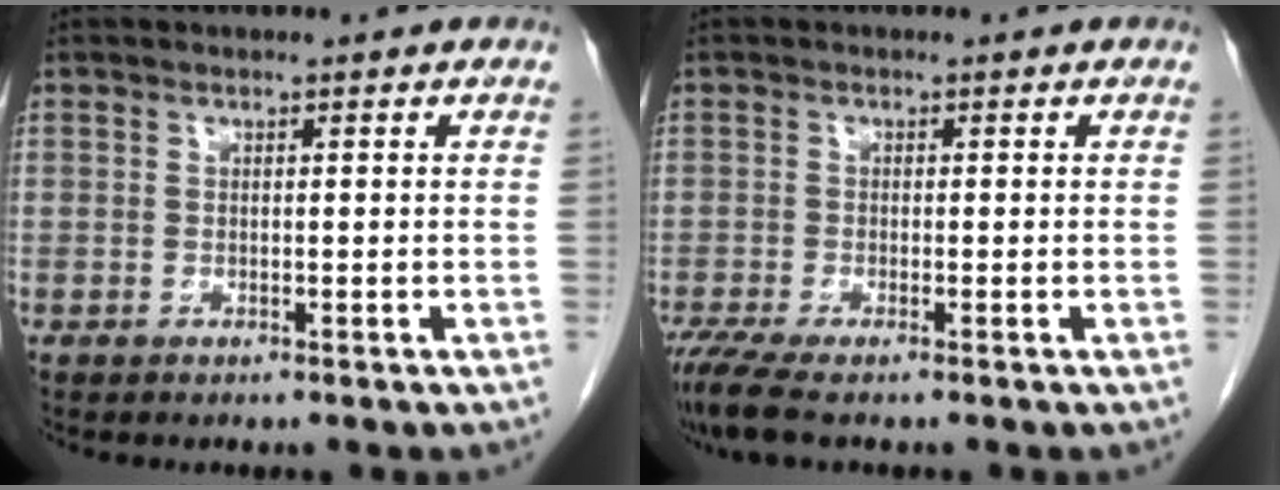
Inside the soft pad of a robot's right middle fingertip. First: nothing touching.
{"total": 4.2, "force": [-3.2, 0.3, 2.8], "torque": [-0.057, -0.013, -0.062]}